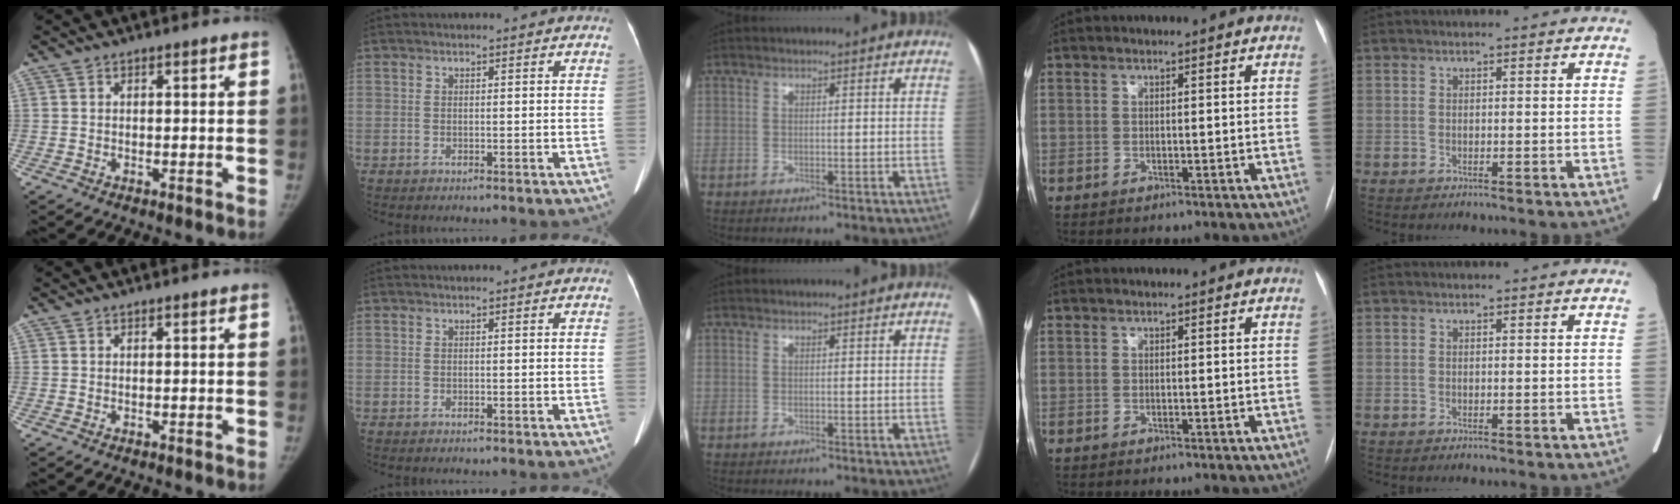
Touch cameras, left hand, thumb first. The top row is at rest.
{}